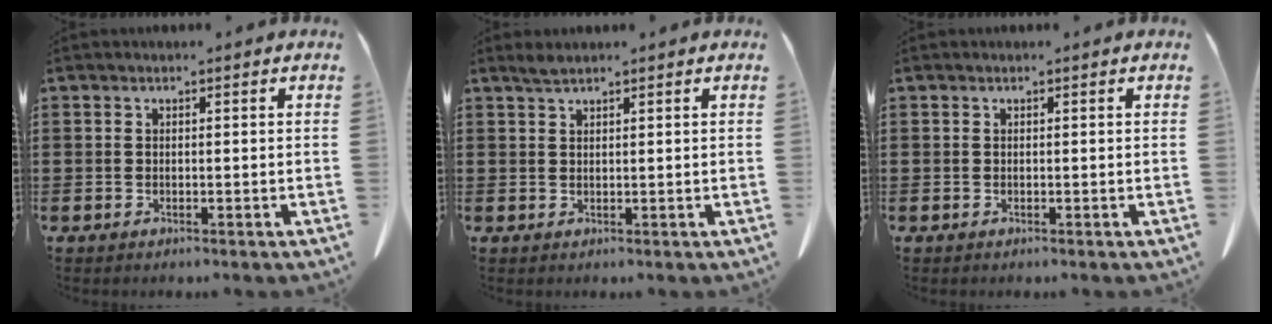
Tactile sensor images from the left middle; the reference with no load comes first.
{"total": 1.4, "force": [1.2, 0.0, 0.8], "torque": [-0.019, -0.002, 0.023]}
{"total": 0.0}